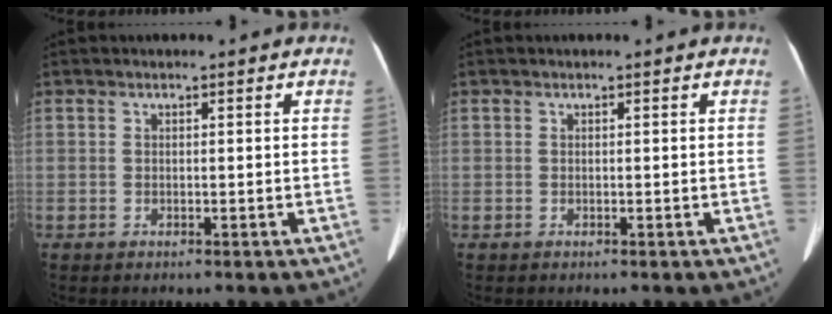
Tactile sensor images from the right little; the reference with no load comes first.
{"total": 0.0}